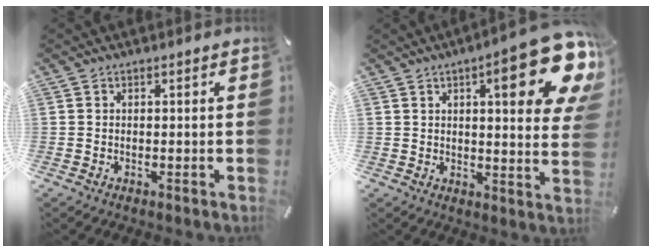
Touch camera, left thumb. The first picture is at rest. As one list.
[{"total": 18.3, "force": [8.7, 5.5, 15.2], "torque": [-0.189, -0.054, 0.128]}]